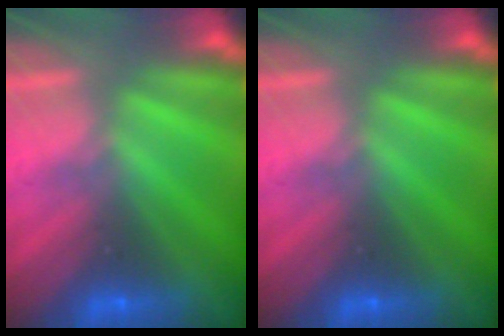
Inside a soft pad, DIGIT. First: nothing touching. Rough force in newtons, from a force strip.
{"total": 0.0}